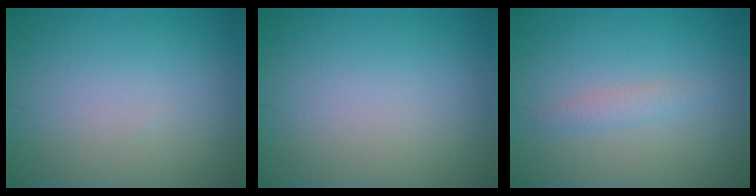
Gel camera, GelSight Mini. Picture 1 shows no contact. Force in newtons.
{"total": 0.0}
{"total": 1.3, "press": 1.3, "slide": 0.0}